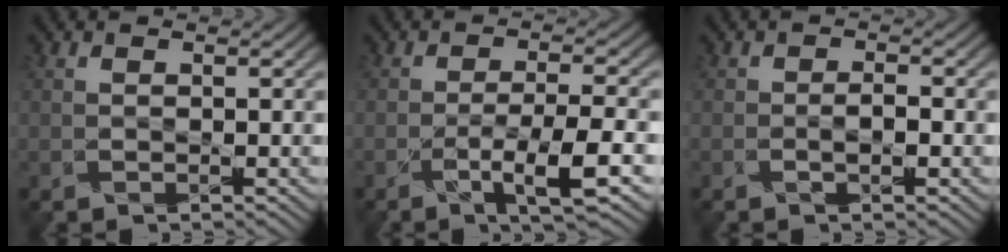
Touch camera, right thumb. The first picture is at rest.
{"total": 5.6, "force": [-3.0, 0.6, 4.7], "torque": [-0.078, 0.003, -0.055]}
{"total": 1.7, "force": [-0.9, 0.7, 1.2], "torque": [-0.018, 0.000, -0.020]}